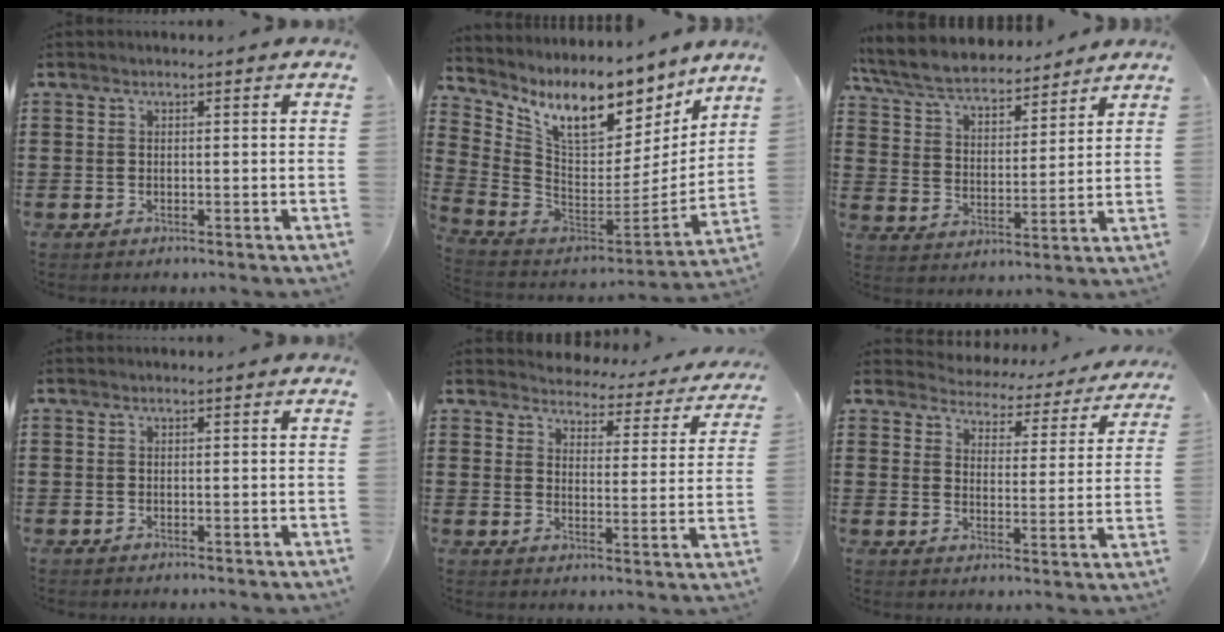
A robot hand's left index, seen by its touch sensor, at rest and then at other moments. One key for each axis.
{"total": 12.4, "fx": 8.9, "fy": 4.8, "fz": 7.2, "tx": -0.154, "ty": -0.057, "tz": 0.156}
{"total": 7.4, "fx": 6.9, "fy": 1.3, "fz": 2.5, "tx": -0.078, "ty": -0.032, "tz": 0.120}
{"total": 0.0}
{"total": 3.6, "fx": 3.5, "fy": 0.5, "fz": 0.0, "tx": -0.023, "ty": -0.030, "tz": 0.057}
{"total": 3.4, "fx": 3.4, "fy": 0.4, "fz": -0.2, "tx": -0.021, "ty": -0.029, "tz": 0.052}